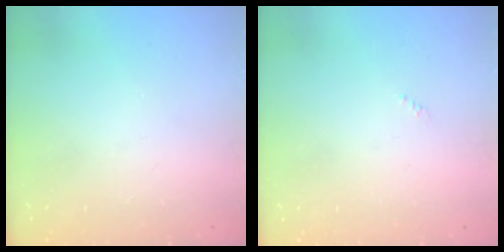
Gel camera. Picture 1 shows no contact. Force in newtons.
{"total": 0.0}